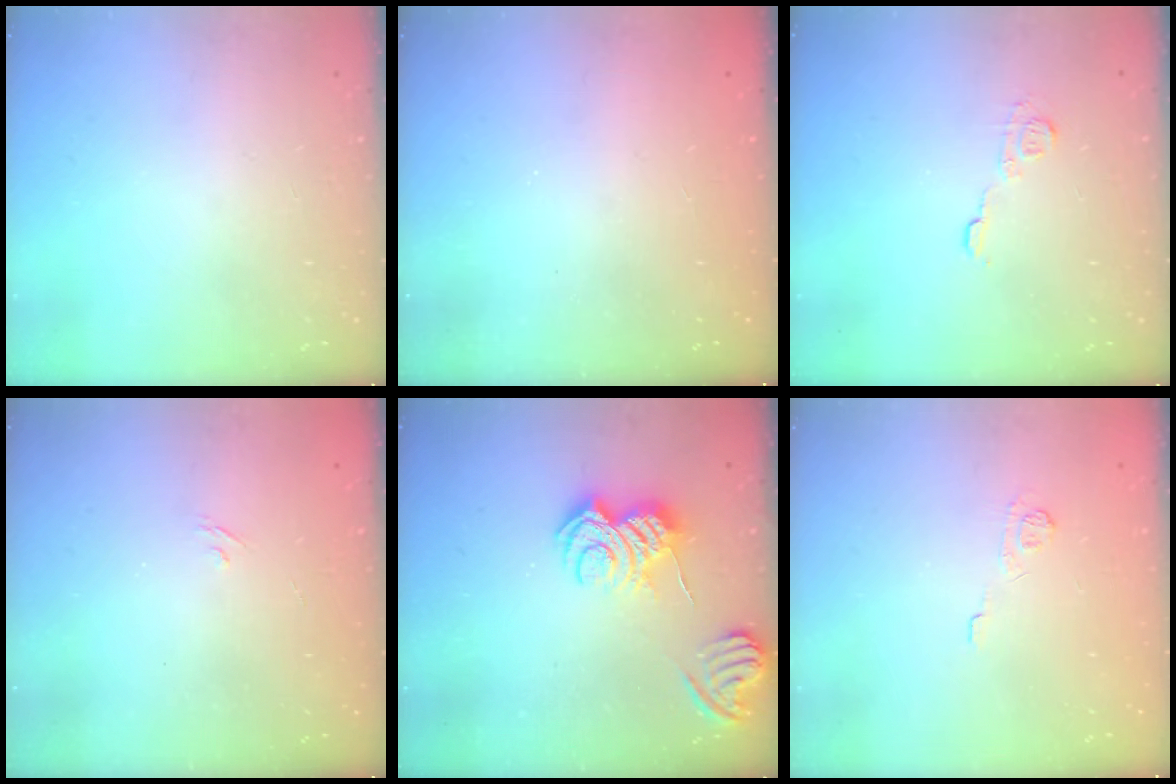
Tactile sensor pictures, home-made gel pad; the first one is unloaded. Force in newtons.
{"total": 2.4, "press": 2.3, "slide": 0.8}
{"total": 7.2, "press": 7.2, "slide": 0.4}
{"total": 2.0, "press": 1.7, "slide": 1.2}
{"total": 7.8, "press": 7.8, "slide": 0.9}
{"total": 5.2, "press": 4.9, "slide": 1.6}